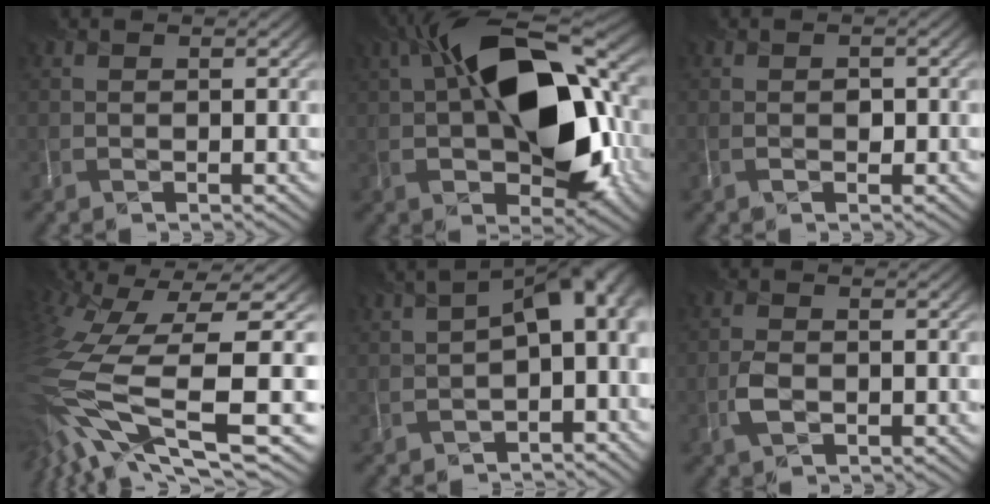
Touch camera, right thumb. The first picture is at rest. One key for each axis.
{"total": 16.5, "fx": 0.0, "fy": 8.9, "fz": 13.8, "tx": -0.205, "ty": 0.018, "tz": -0.008}
{"total": 0.7, "fx": -0.1, "fy": 0.4, "fz": 0.5, "tx": -0.008, "ty": 0.008, "tz": -0.001}
{"total": 16.2, "fx": -2.5, "fy": 5.4, "fz": 15.1, "tx": -0.371, "ty": -0.043, "tz": -0.006}
{"total": 7.3, "fx": -1.1, "fy": 4.0, "fz": 6.0, "tx": -0.078, "ty": 0.012, "tz": -0.017}
{"total": 2.1, "fx": -0.6, "fy": 1.3, "fz": 1.5, "tx": -0.036, "ty": 0.003, "tz": -0.014}